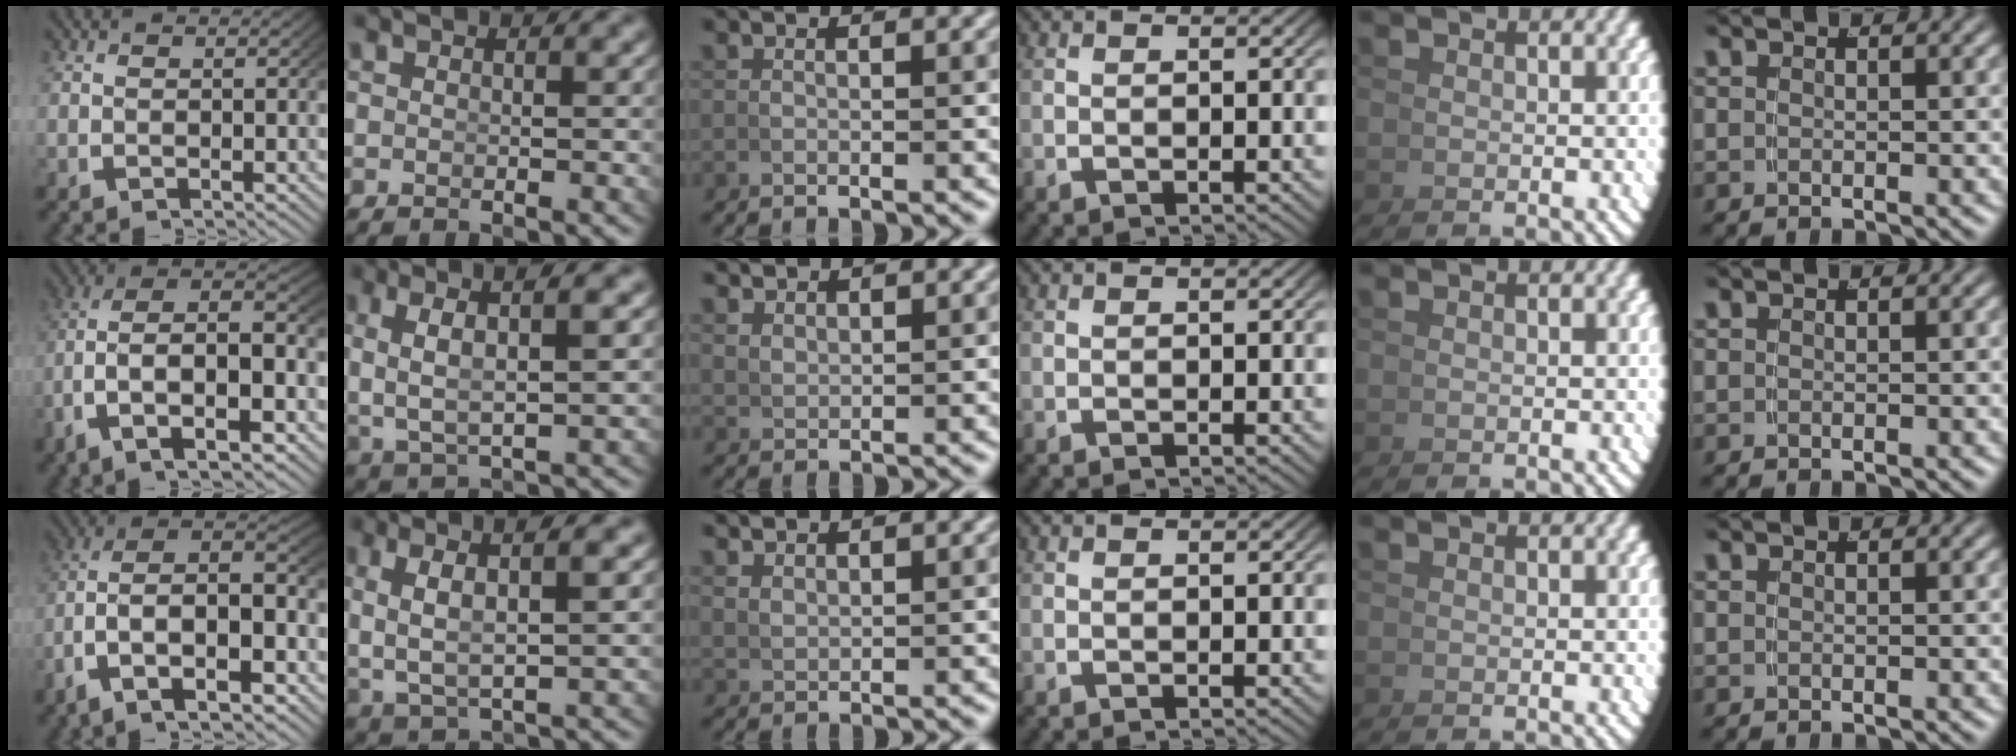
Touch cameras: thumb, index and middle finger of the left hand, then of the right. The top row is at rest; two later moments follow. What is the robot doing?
{"motion": "lift_and_place", "object": "hoodie"}